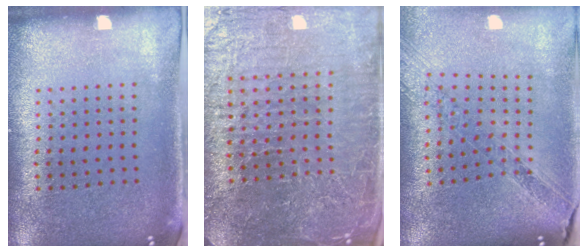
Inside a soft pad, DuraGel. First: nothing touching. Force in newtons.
{"total": 6.2, "press": 5.5, "slide": 2.8}
{"total": 1.2, "press": 1.2, "slide": 0.3}